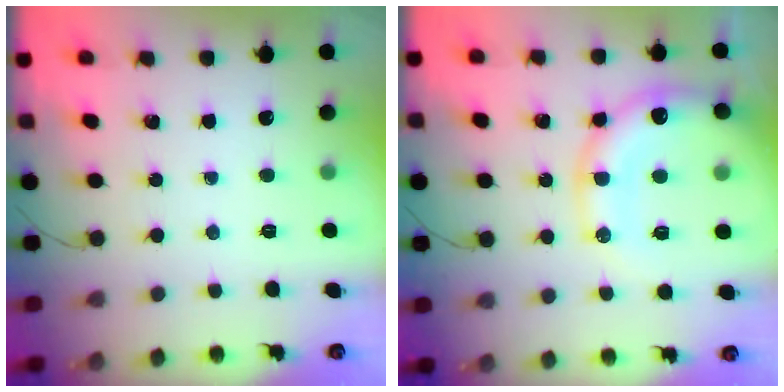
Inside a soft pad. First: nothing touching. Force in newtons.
{"total": 17.7, "press": 17.4, "slide": 3.6}